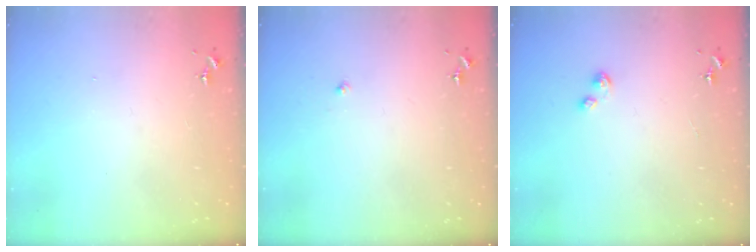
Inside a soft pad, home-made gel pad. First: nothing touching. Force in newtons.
{"total": 1.8, "press": 1.8, "slide": 0.1}
{"total": 2.2, "press": 2.2, "slide": 0.3}